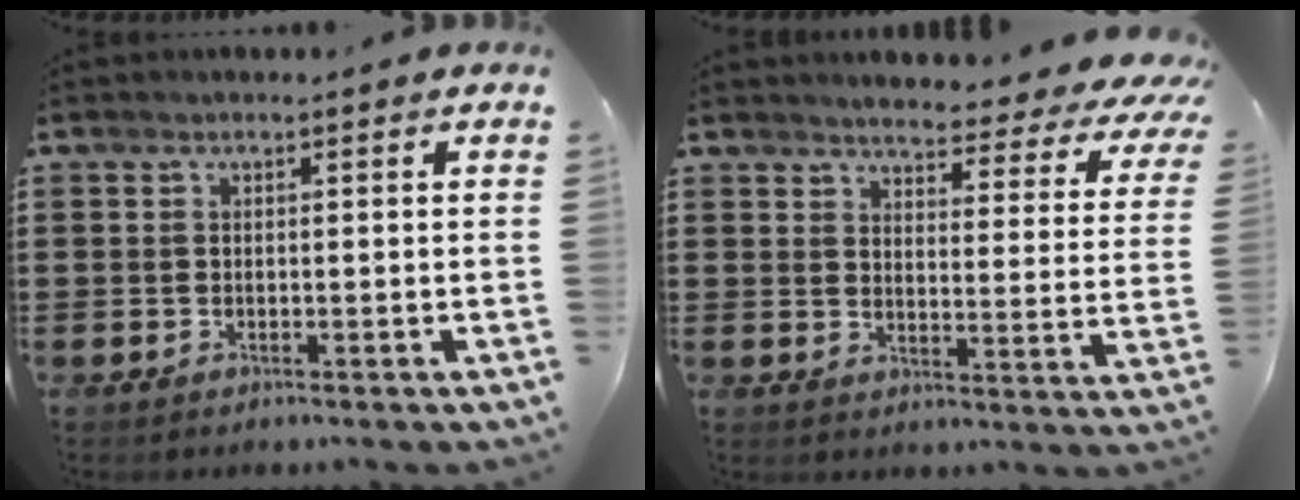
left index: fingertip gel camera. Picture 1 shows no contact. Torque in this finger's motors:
{"motor_torque": [2.14, 0.00, 0.21, 0.04]}